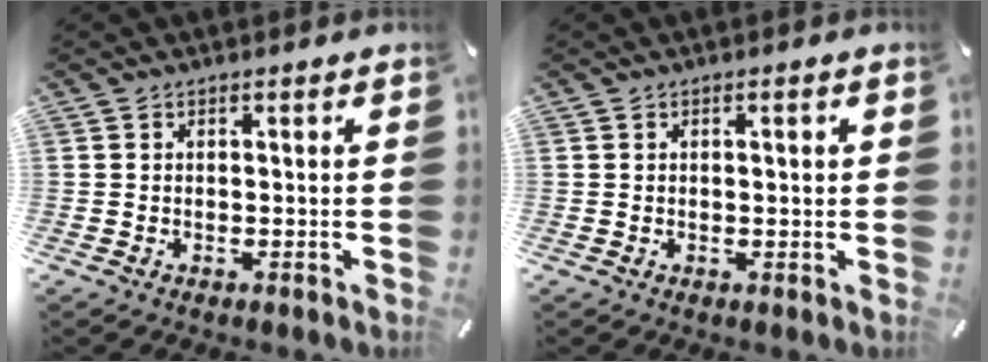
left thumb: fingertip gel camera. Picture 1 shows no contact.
{"total": 1.8, "force": [0.3, 0.6, 1.6], "torque": [-0.032, 0.005, 0.003]}